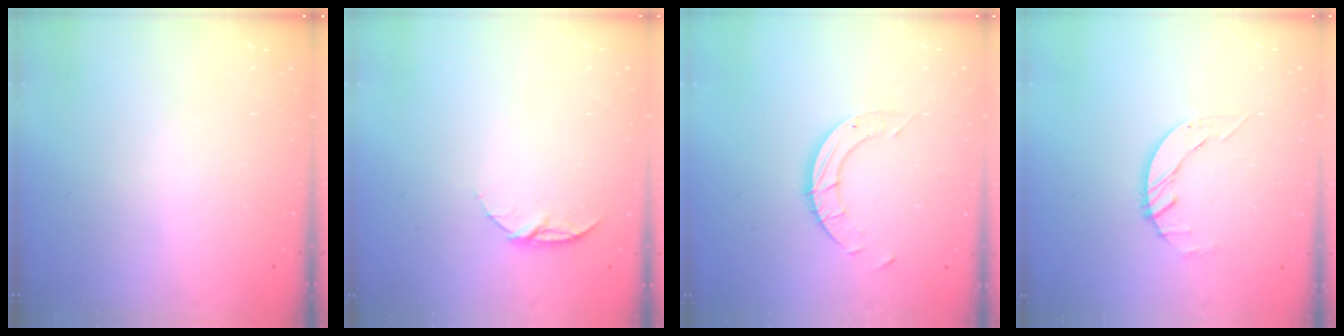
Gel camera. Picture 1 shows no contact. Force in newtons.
{"total": 6.9, "press": 6.9, "slide": 0.8}
{"total": 5.6, "press": 5.6, "slide": 0.1}
{"total": 2.9, "press": 2.8, "slide": 0.3}